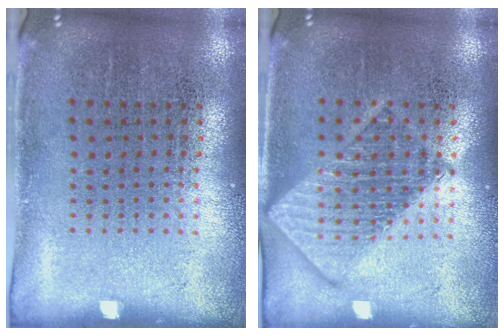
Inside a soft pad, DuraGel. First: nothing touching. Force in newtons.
{"total": 2.9, "press": 2.9, "slide": 0.4}